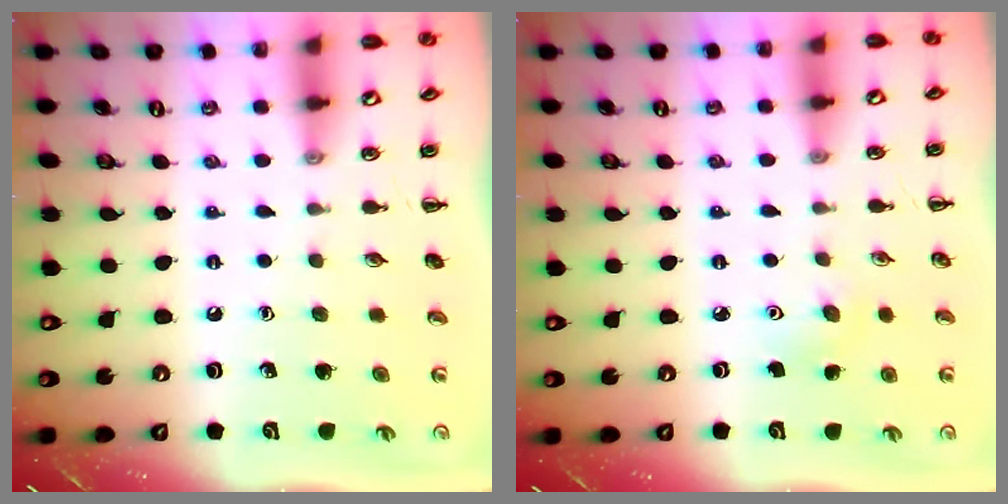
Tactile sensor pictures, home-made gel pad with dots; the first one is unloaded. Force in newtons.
{"total": 4.5, "press": 4.5, "slide": 0.7}